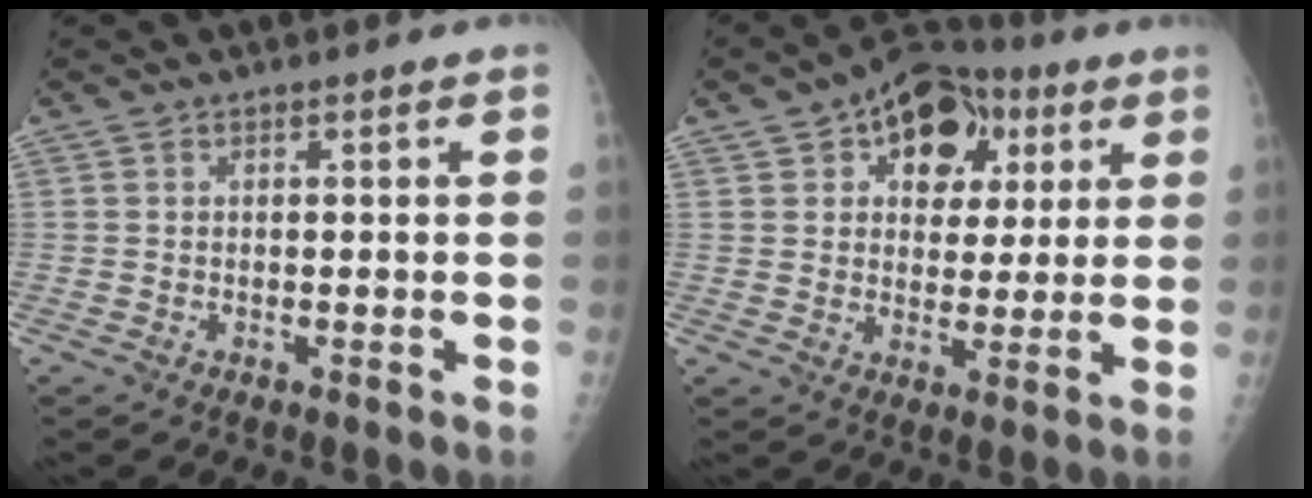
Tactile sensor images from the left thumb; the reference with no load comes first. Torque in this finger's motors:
{"motor_torque": [0.82, 1.28, 0.34, 0.15, 0.04]}